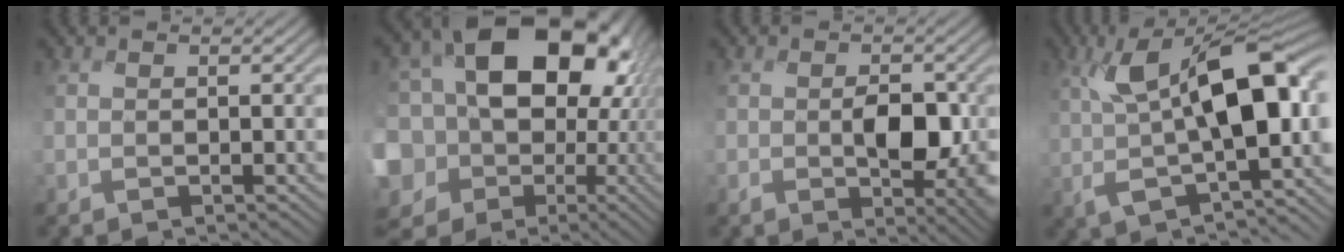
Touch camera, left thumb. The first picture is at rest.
{"total": 20.6, "force": [-0.8, 16.7, 12.0], "torque": [-0.246, 0.014, -0.034]}
{"total": 5.7, "force": [-0.7, 3.2, 4.6], "torque": [-0.077, -0.014, -0.008]}
{"total": 13.5, "force": [1.1, 6.4, 11.8], "torque": [-0.205, -0.002, 0.020]}